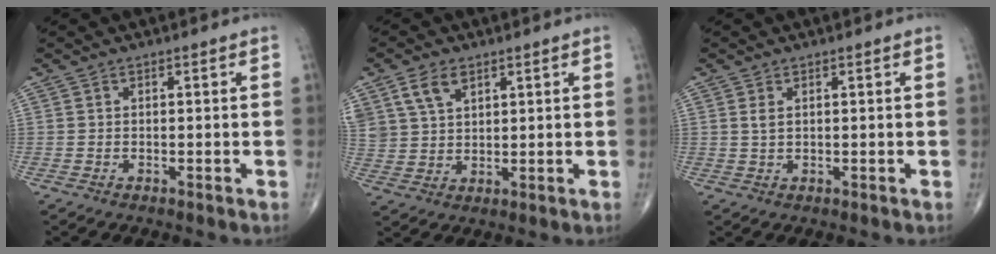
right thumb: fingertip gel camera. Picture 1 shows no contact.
{"total": 7.1, "force": [3.8, 4.4, 4.0], "torque": [-0.070, -0.009, 0.081]}
{"total": 1.7, "force": [0.6, 0.9, 1.3], "torque": [-0.027, 0.003, 0.016]}